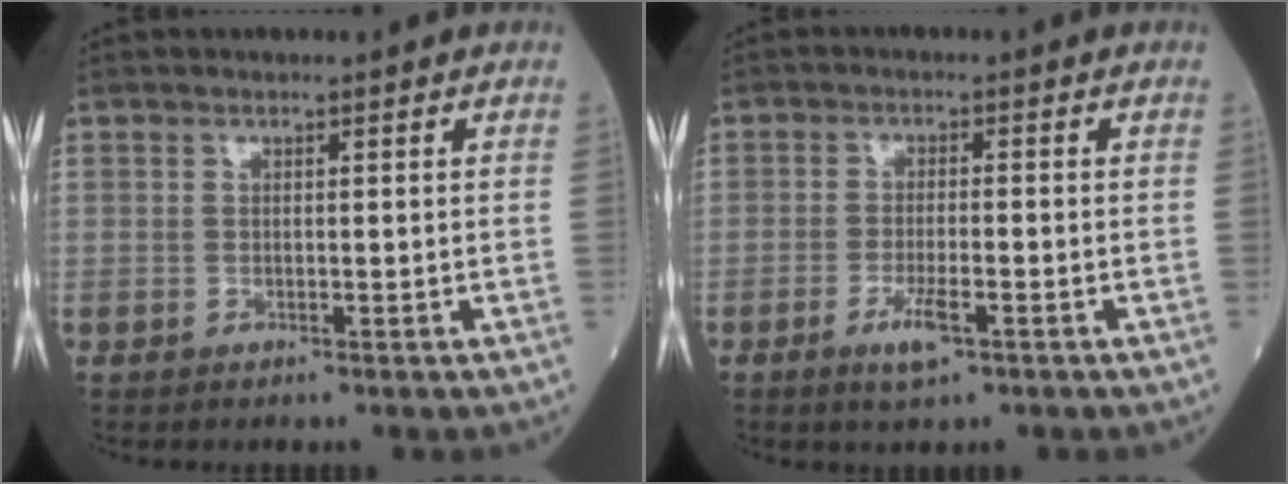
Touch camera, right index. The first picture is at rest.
{"total": 4.3, "force": [-2.2, 0.8, 3.6], "torque": [-0.071, -0.004, -0.040]}